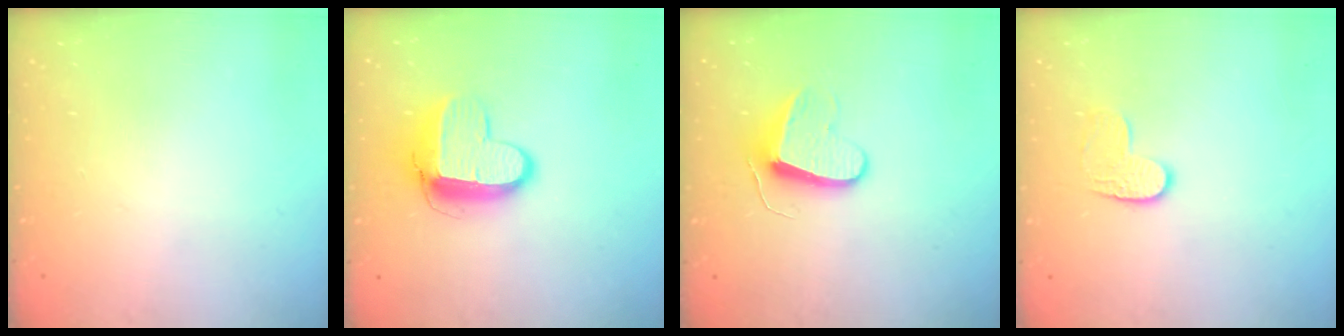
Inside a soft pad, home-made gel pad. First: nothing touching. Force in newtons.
{"total": 11.4, "press": 11.3, "slide": 0.9}
{"total": 9.4, "press": 9.4, "slide": 0.9}
{"total": 5.7, "press": 5.7, "slide": 0.3}